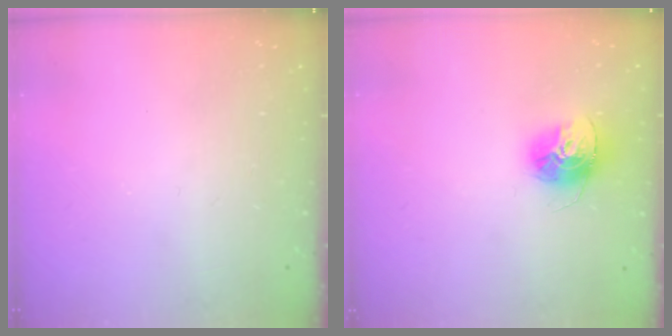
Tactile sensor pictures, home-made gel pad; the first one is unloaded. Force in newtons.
{"total": 13.8, "press": 13.7, "slide": 1.3}